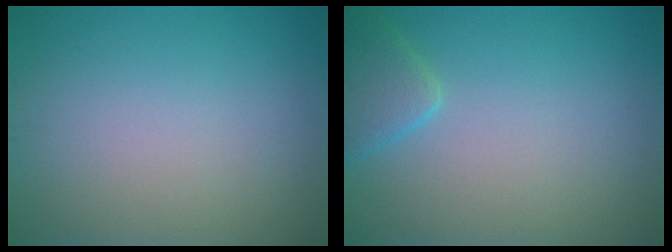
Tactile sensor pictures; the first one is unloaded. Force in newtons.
{"total": 2.6, "press": 2.6, "slide": 0.2}